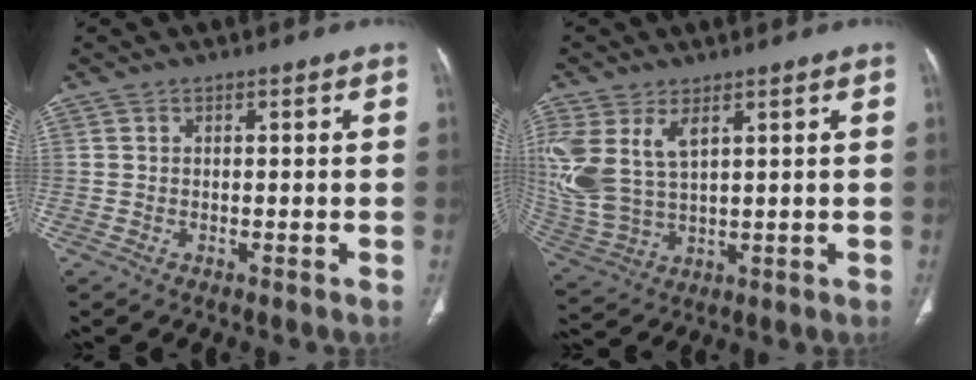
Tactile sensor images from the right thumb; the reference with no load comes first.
{"total": 13.5, "force": [4.9, 7.6, 10.1], "torque": [-0.239, -0.012, 0.116]}